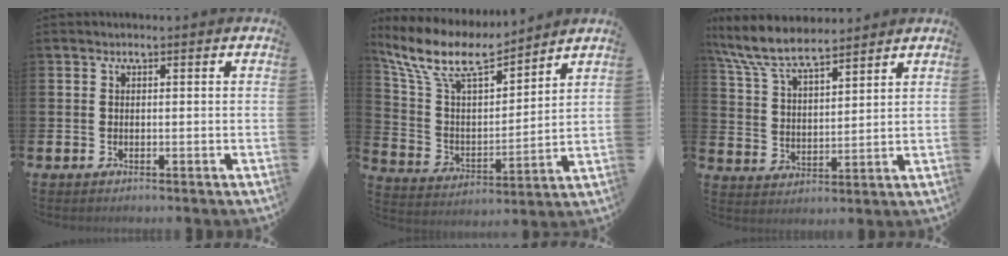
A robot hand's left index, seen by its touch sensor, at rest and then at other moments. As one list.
[{"total": 10.3, "force": [9.0, 2.6, 4.3], "torque": [-0.126, -0.055, 0.157]}, {"total": 8.4, "force": [7.6, 1.7, 3.1], "torque": [-0.090, -0.033, 0.138]}]